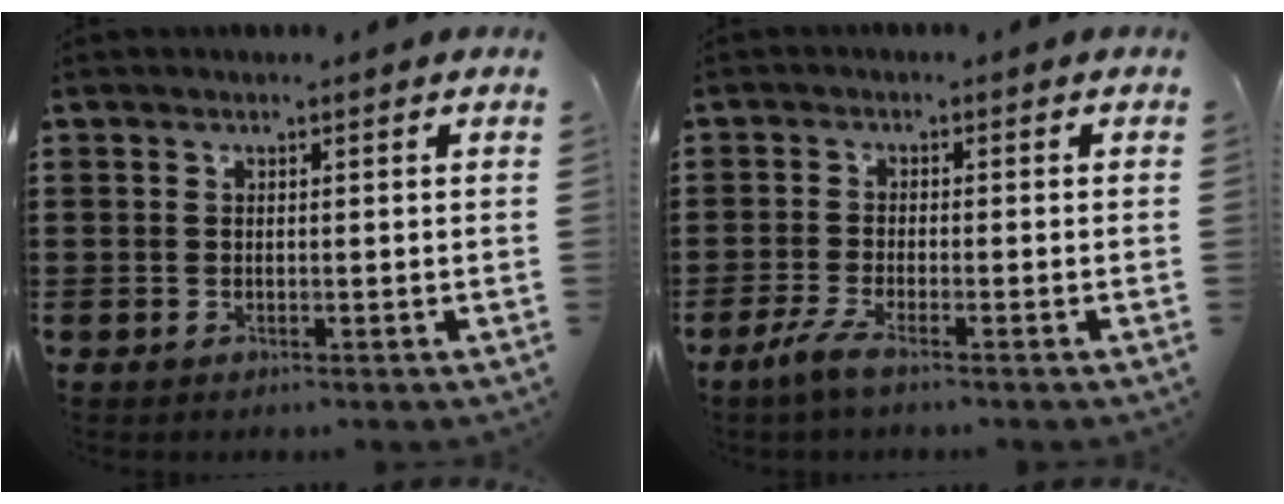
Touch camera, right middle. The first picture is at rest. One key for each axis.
{"total": 3.1, "fx": -2.1, "fy": 0.1, "fz": 2.2, "tx": -0.059, "ty": -0.009, "tz": -0.044}